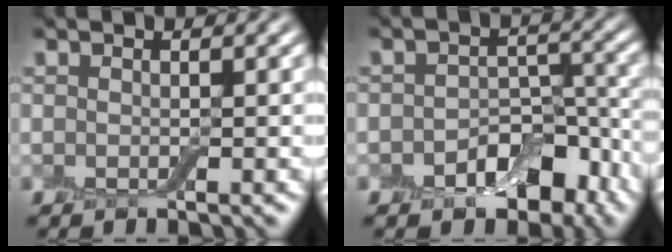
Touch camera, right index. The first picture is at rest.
{"total": 5.8, "force": [-3.1, 3.6, 3.3], "torque": [-0.037, -0.004, -0.056]}